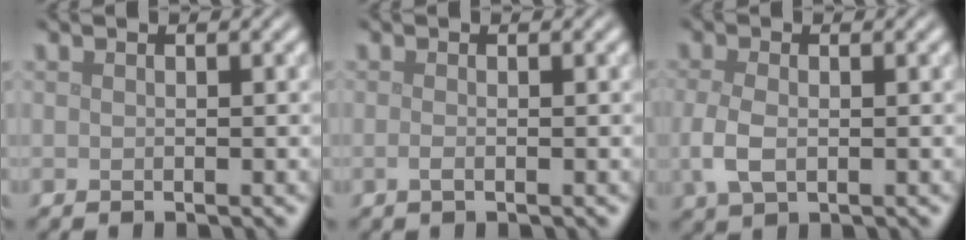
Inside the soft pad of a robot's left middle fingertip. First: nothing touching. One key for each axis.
{"total": 0.9, "fx": -0.2, "fy": 0.3, "fz": 0.8, "tx": -0.016, "ty": -0.002, "tz": -0.007}
{"total": 3.2, "fx": -0.3, "fy": 1.9, "fz": 2.5, "tx": -0.067, "ty": -0.006, "tz": -0.005}